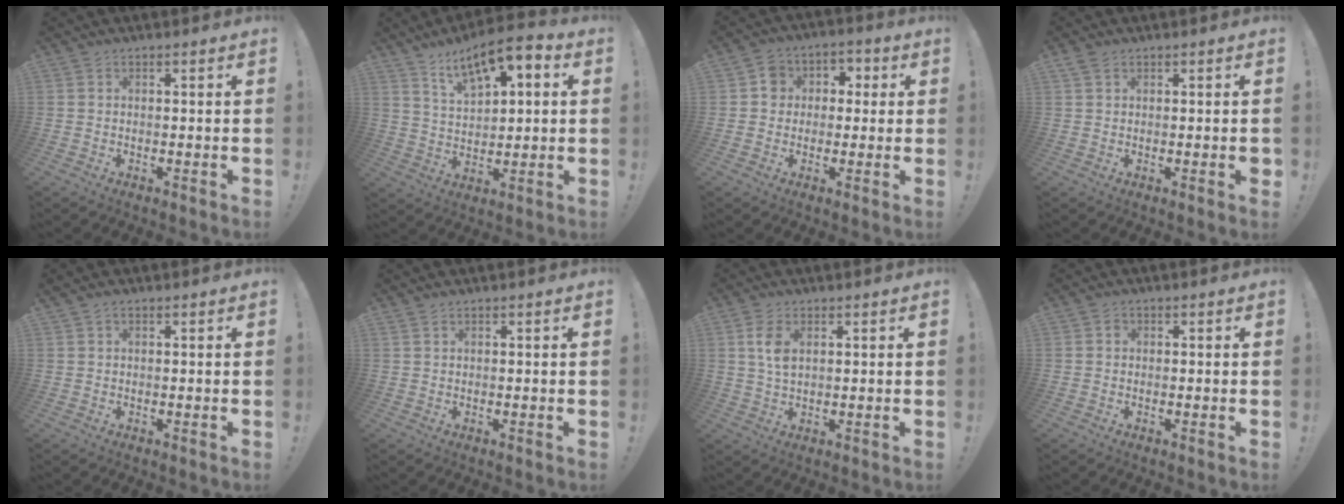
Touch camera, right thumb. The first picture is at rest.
{"total": 11.3, "force": [6.7, 4.8, 7.7], "torque": [-0.128, -0.036, 0.117]}
{"total": 7.2, "force": [-0.2, 6.9, 2.2], "torque": [-0.023, 0.015, -0.004]}
{"total": 2.2, "force": [0.7, 0.8, 1.9], "torque": [-0.027, 0.000, 0.012]}
{"total": 0.8, "force": [0.6, 0.3, 0.6], "torque": [-0.011, 0.001, 0.011]}
{"total": 0.7, "force": [0.6, 0.2, 0.4], "torque": [-0.012, 0.001, 0.012]}
{"total": 5.4, "force": [1.9, 2.8, 4.2], "torque": [-0.076, -0.004, 0.031]}
{"total": 1.1, "force": [0.1, 1.0, 0.4], "torque": [-0.008, 0.004, 0.001]}